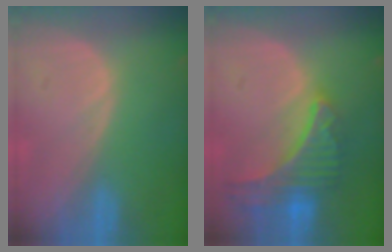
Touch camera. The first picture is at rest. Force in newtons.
{"total": 9.1, "press": 8.0, "slide": 4.3}